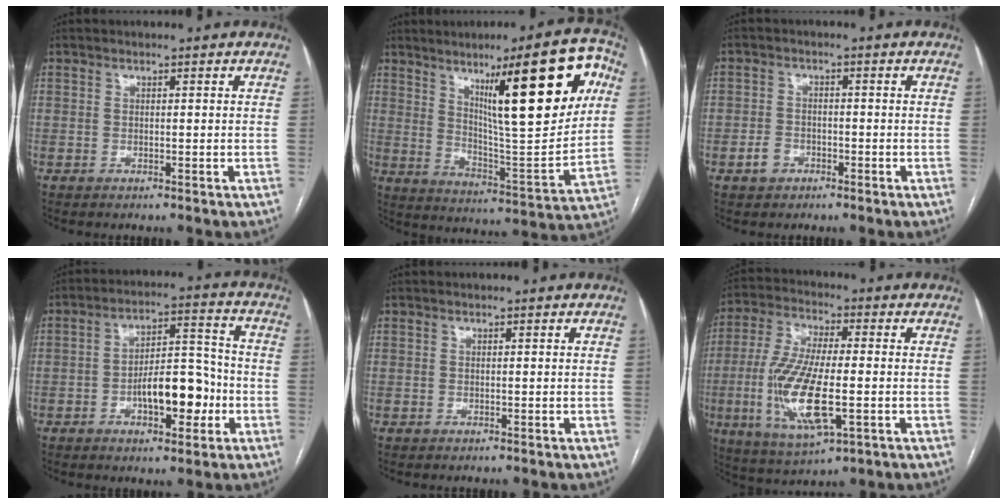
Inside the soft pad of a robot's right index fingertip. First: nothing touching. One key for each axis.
{"total": 21.9, "fx": 9.0, "fy": 3.1, "fz": 19.7, "tx": -0.262, "ty": 0.002, "tz": 0.135}
{"total": 3.1, "fx": -1.6, "fy": 2.5, "fz": 1.0, "tx": -0.015, "ty": 0.009, "tz": -0.024}
{"total": 10.5, "fx": -3.2, "fy": 4.1, "fz": 9.1, "tx": -0.143, "ty": 0.022, "tz": -0.049}
{"total": 0.0}
{"total": 14.8, "fx": -3.1, "fy": 3.9, "fz": 13.9, "tx": -0.294, "ty": -0.015, "tz": -0.053}